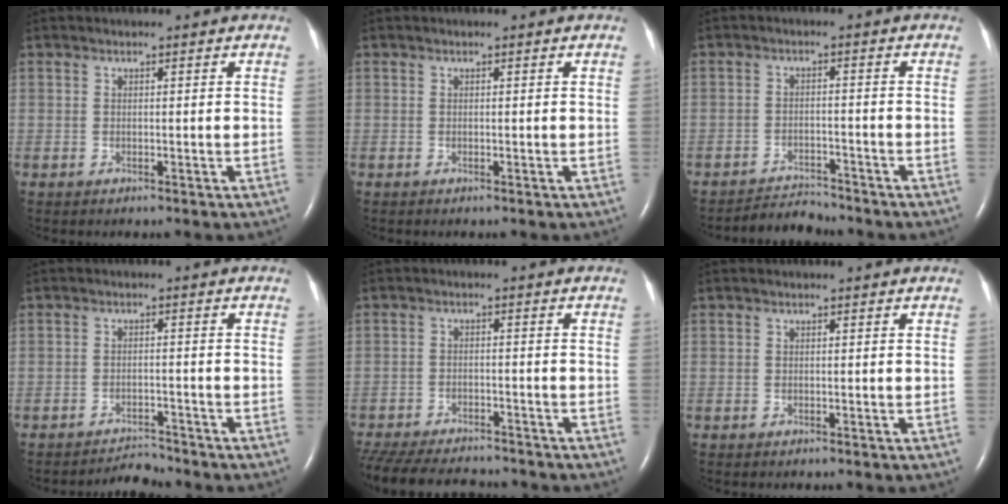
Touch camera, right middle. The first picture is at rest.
{"total": 0.0}
{"total": 3.7, "force": [-3.6, 0.1, -0.7], "torque": [0.007, -0.012, -0.059]}
{"total": 2.8, "force": [-2.7, -0.1, -0.5], "torque": [0.007, -0.013, -0.041]}
{"total": 17.3, "force": [-15.0, 5.1, 7.0], "torque": [-0.194, -0.029, -0.215]}
{"total": 0.0}